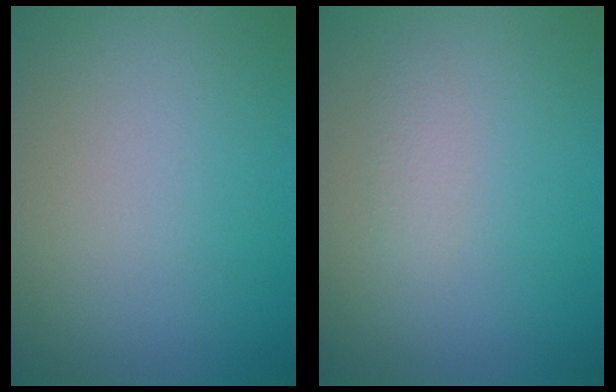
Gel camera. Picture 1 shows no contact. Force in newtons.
{"total": 1.1, "press": 1.1, "slide": 0.1}